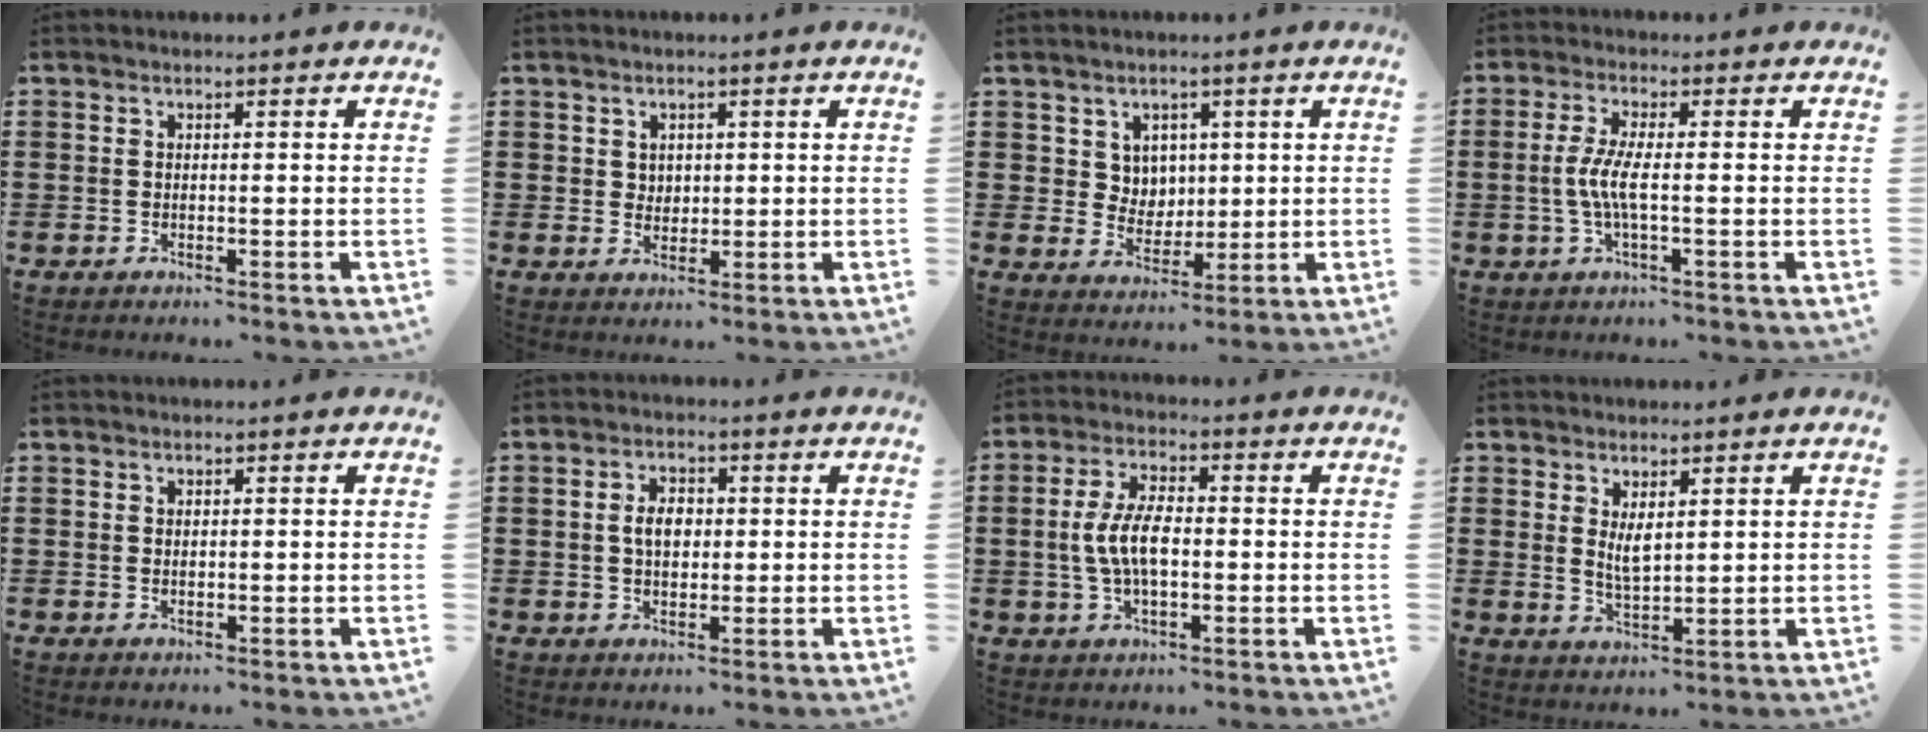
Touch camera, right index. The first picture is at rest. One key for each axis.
{"total": 2.1, "fx": 1.1, "fy": 1.7, "fz": 0.4, "tx": -0.013, "ty": 0.007, "tz": 0.020}
{"total": 4.5, "fx": 2.1, "fy": 3.9, "fz": 0.8, "tx": -0.036, "ty": 0.008, "tz": 0.038}
{"total": 4.7, "fx": -0.7, "fy": 0.5, "fz": 4.6, "tx": -0.112, "ty": -0.012, "tz": -0.025}
{"total": 0.6, "fx": 0.3, "fy": 0.5, "fz": 0.1, "tx": -0.004, "ty": 0.004, "tz": 0.005}
{"total": 3.8, "fx": 0.3, "fy": 2.4, "fz": 2.9, "tx": -0.053, "ty": 0.007, "tz": 0.002}
{"total": 7.0, "fx": -0.4, "fy": 3.1, "fz": 6.2, "tx": -0.141, "ty": -0.002, "tz": -0.015}
{"total": 3.3, "fx": 1.3, "fy": 1.3, "fz": 2.8, "tx": -0.048, "ty": -0.002, "tz": 0.022}